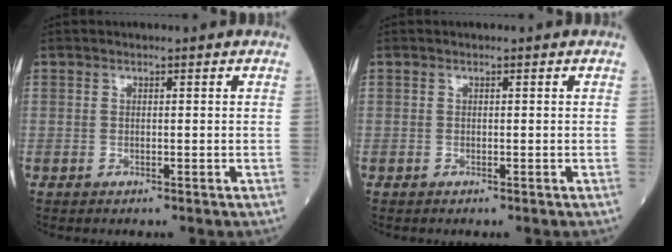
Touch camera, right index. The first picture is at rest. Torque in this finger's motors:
{"motor_torque": [-0.14, -0.11, 0.03, 0.01]}